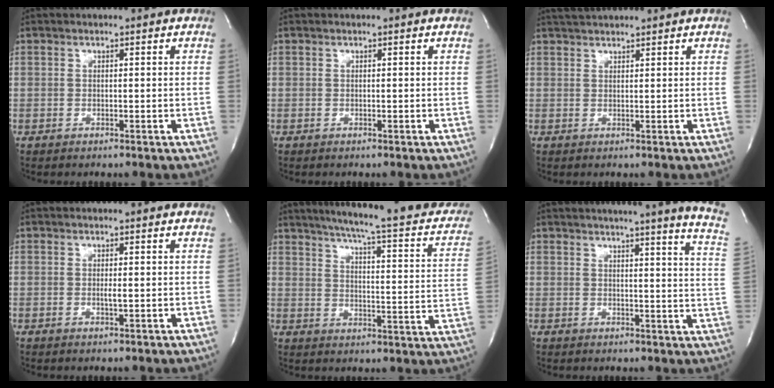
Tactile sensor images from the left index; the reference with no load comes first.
{"total": 0.0}
{"total": 3.2, "force": [3.0, 0.0, 0.9], "torque": [-0.019, 0.023, 0.057]}
{"total": 1.0, "force": [-0.1, 0.0, 1.0], "torque": [-0.023, -0.004, 0.000]}
{"total": 22.8, "force": [18.5, 2.8, 13.0], "torque": [-0.182, -0.020, 0.222]}
{"total": 15.3, "force": [12.2, -1.3, 9.2], "torque": [-0.129, -0.049, 0.129]}